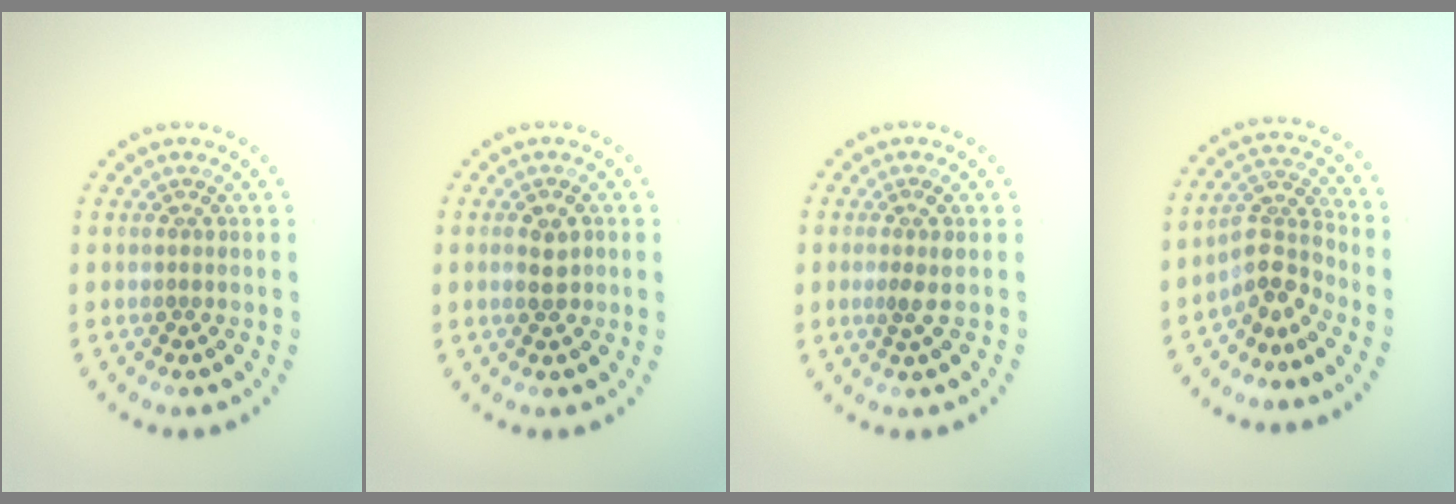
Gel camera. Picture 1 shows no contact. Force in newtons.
{"total": 1.9, "press": 1.9, "slide": 0.2}
{"total": 1.3, "press": 1.1, "slide": 0.7}
{"total": 3.3, "press": 2.4, "slide": 2.3}